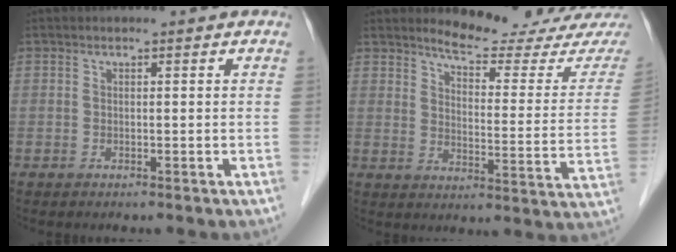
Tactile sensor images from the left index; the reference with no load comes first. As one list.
[{"total": 15.2, "force": [14.7, 0.5, 4.0], "torque": [-0.048, -0.091, 0.169]}]